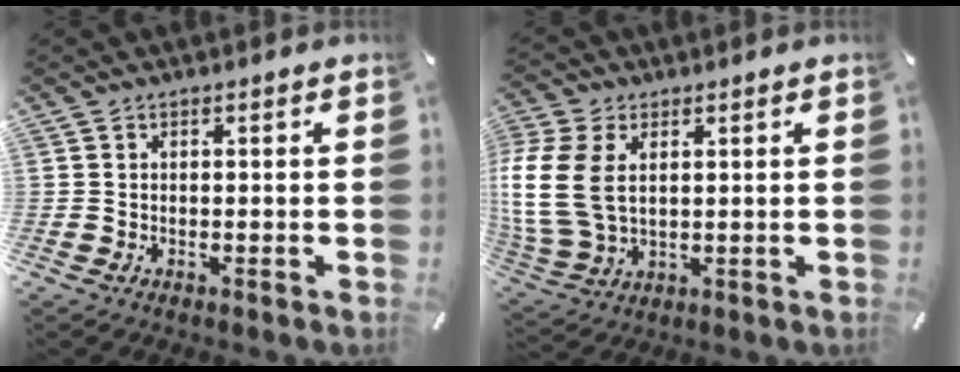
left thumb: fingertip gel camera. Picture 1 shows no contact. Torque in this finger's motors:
{"motor_torque": [1.84, 1.84, 1.86, 0.24, 1.03]}